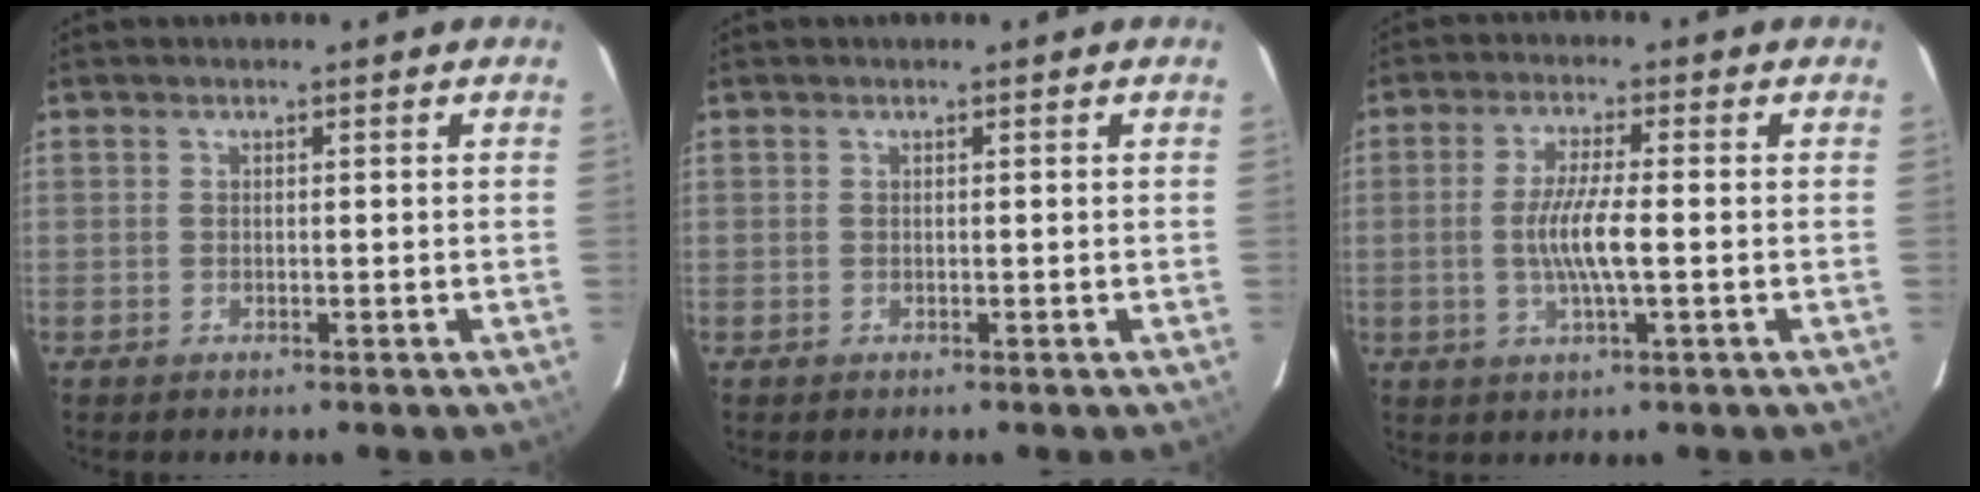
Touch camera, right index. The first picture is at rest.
{"total": 0.0}
{"total": 6.8, "force": [-1.0, 0.5, 6.7], "torque": [-0.127, -0.004, -0.020]}